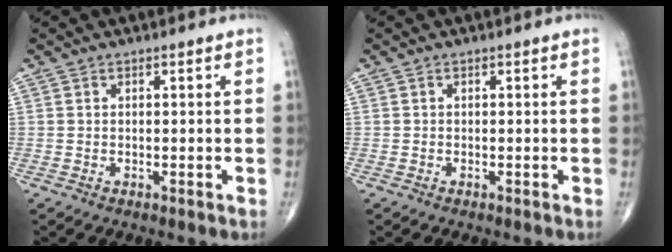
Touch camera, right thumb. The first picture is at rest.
{"total": 0.0}